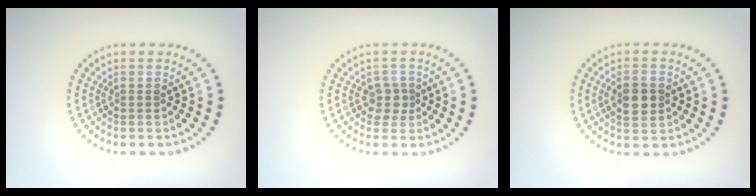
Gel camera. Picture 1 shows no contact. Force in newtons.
{"total": 1.7, "press": 1.4, "slide": 1.1}
{"total": 3.1, "press": 3.1, "slide": 0.1}